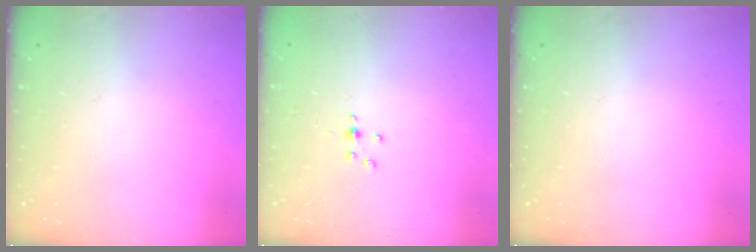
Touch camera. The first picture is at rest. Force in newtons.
{"total": 2.0, "press": 1.9, "slide": 0.5}
{"total": 0.0}